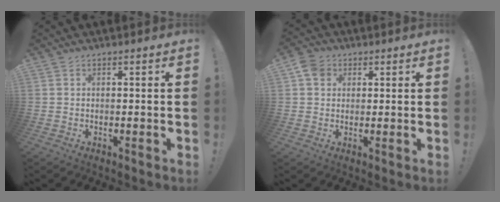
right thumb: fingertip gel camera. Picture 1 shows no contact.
{"total": 5.8, "force": [2.2, 4.8, 2.5], "torque": [-0.035, 0.000, 0.042]}